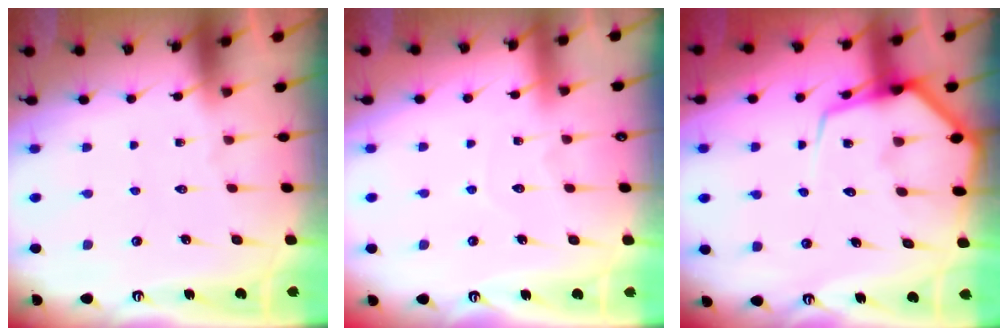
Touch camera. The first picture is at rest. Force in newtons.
{"total": 4.6, "press": 4.5, "slide": 0.5}
{"total": 10.0, "press": 10.0, "slide": 1.1}